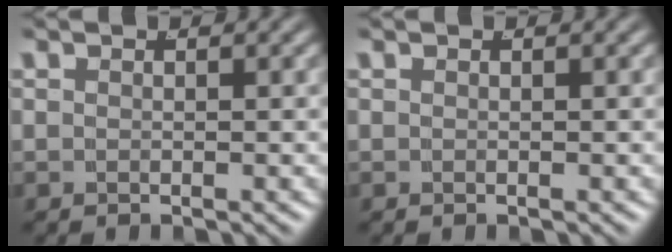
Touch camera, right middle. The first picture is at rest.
{"total": 0.0}